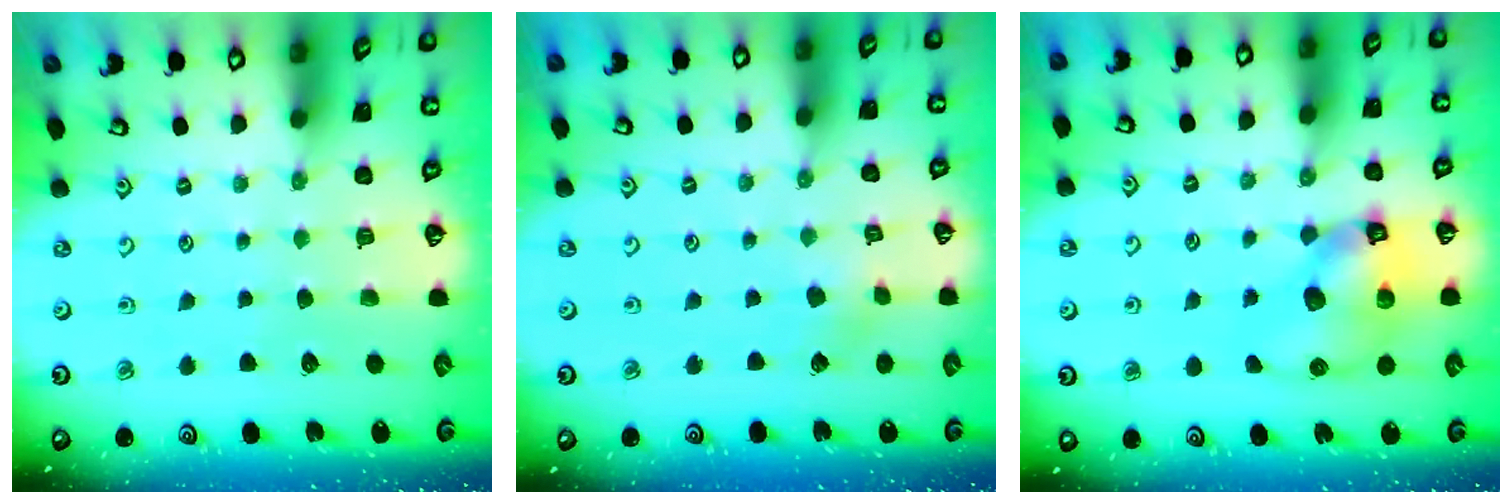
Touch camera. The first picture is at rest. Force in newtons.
{"total": 3.0, "press": 2.9, "slide": 0.6}
{"total": 12.4, "press": 12.2, "slide": 2.1}